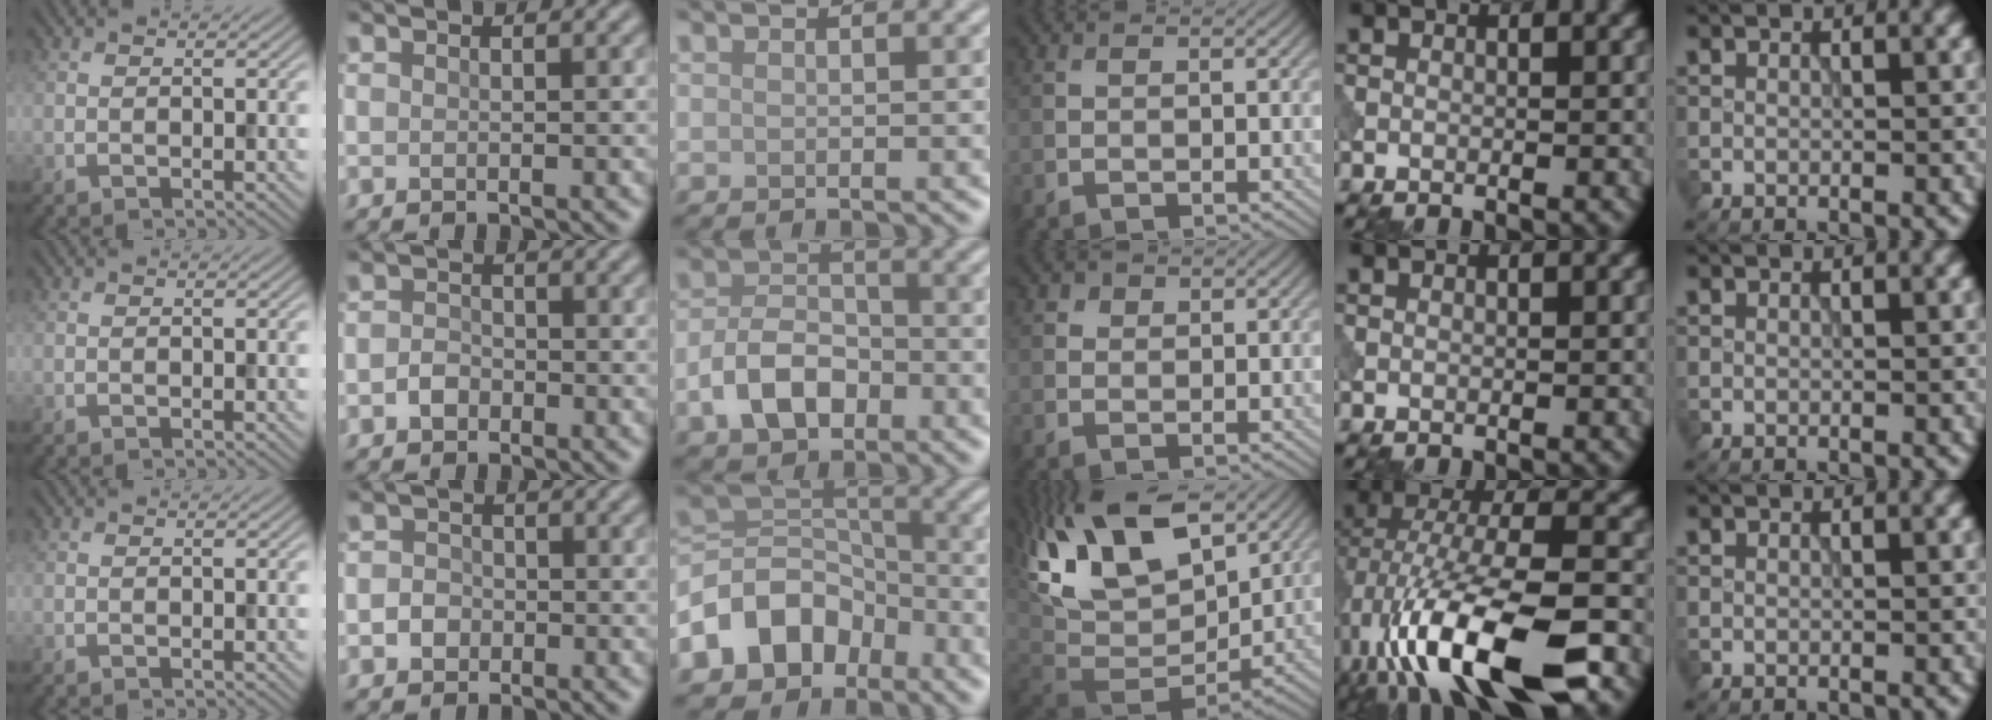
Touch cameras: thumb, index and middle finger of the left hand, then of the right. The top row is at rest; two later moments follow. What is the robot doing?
{"motion": "extract", "object": "peg toy"}